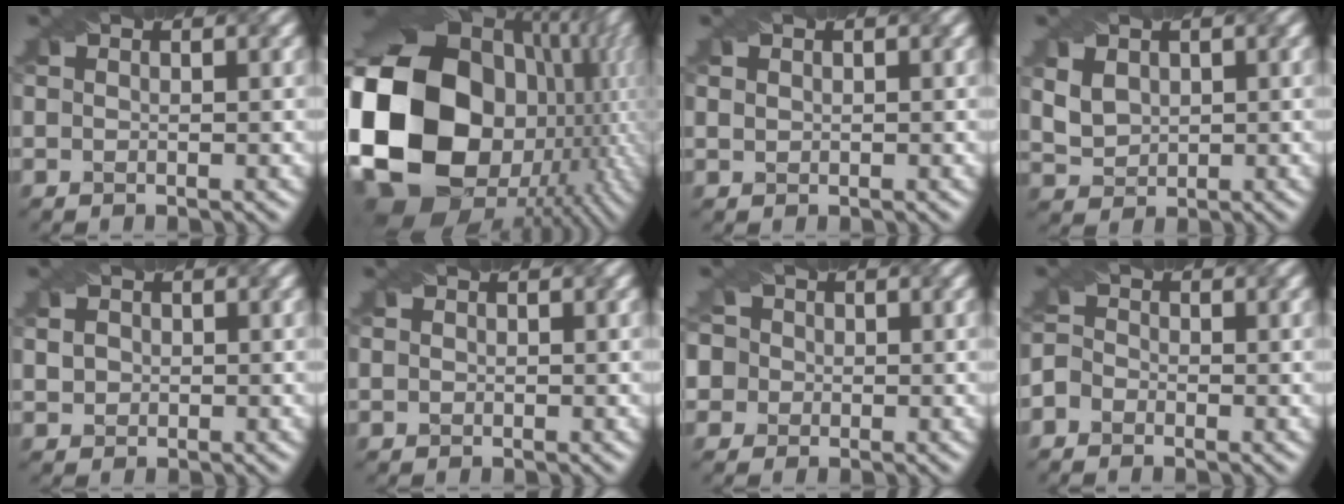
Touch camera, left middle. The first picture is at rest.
{"total": 23.2, "force": [-1.9, 18.4, 14.0], "torque": [-0.332, -0.033, -0.032]}
{"total": 1.5, "force": [0.9, 1.1, 0.6], "torque": [-0.021, 0.007, 0.016]}
{"total": 3.9, "force": [1.7, 2.9, 1.9], "torque": [-0.063, 0.011, 0.041]}
{"total": 2.2, "force": [0.7, 1.9, 1.0], "torque": [-0.022, 0.012, 0.012]}
{"total": 1.5, "force": [0.6, 1.2, 0.6], "torque": [-0.009, 0.013, 0.006]}
{"total": 5.7, "force": [0.3, 5.3, 2.1], "torque": [-0.036, 0.043, -0.020]}
{"total": 1.9, "force": [-1.3, 1.2, 0.5], "torque": [-0.006, 0.015, -0.025]}